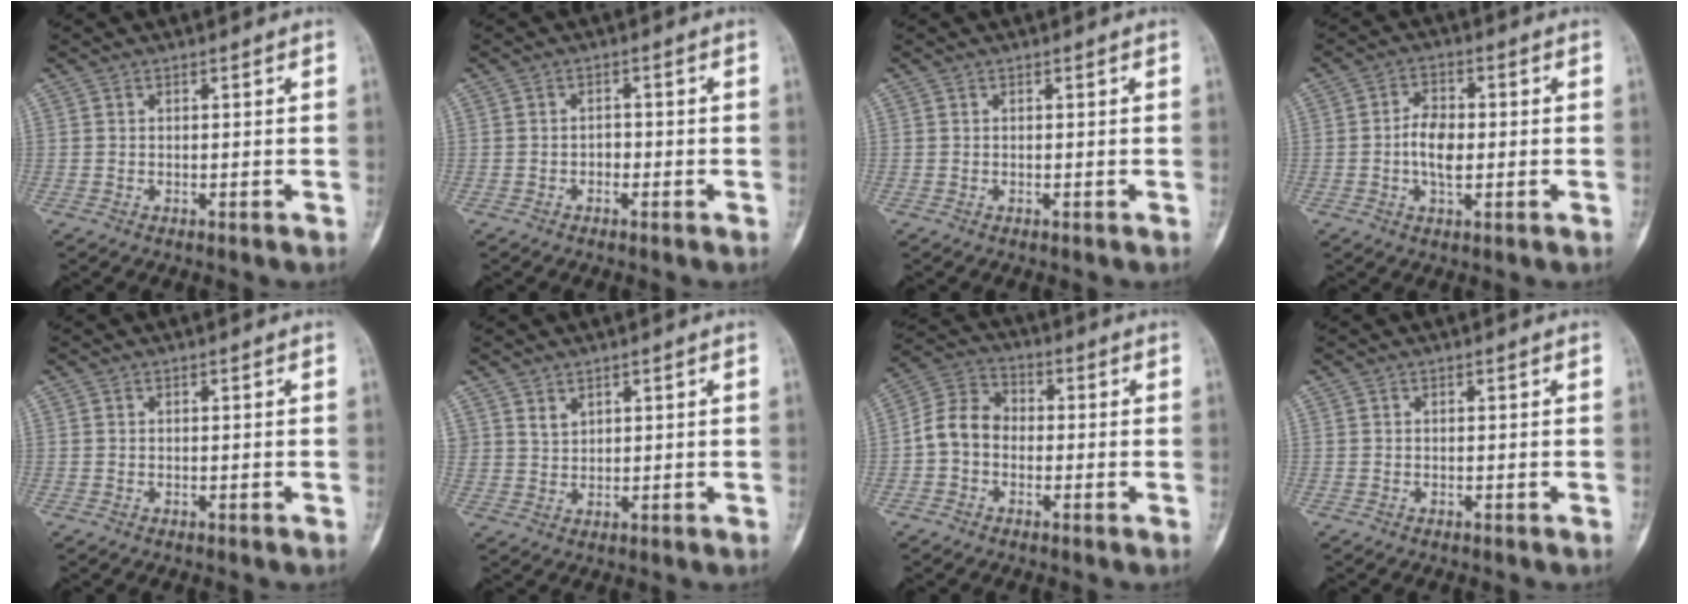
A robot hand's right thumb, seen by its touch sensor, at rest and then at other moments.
{"total": 1.5, "force": [-0.7, 1.1, 0.7], "torque": [0.004, 0.008, -0.017]}
{"total": 0.0}
{"total": 6.2, "force": [-0.6, 3.3, 5.2], "torque": [-0.091, 0.007, -0.015]}
{"total": 0.0}
{"total": 2.2, "force": [1.6, 1.4, 0.6], "torque": [0.000, -0.015, 0.033]}
{"total": 7.7, "force": [-1.2, 6.1, 4.5], "torque": [-0.071, 0.030, -0.039]}
{"total": 0.0}